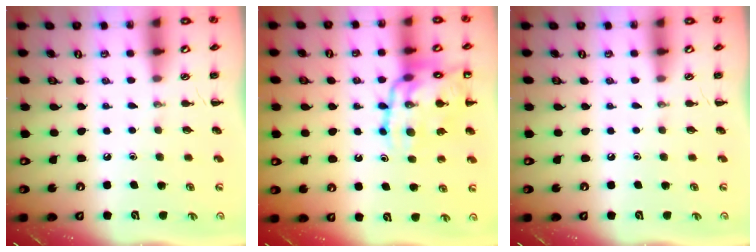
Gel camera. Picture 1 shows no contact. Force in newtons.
{"total": 17.5, "press": 17.3, "slide": 2.6}
{"total": 0.0}